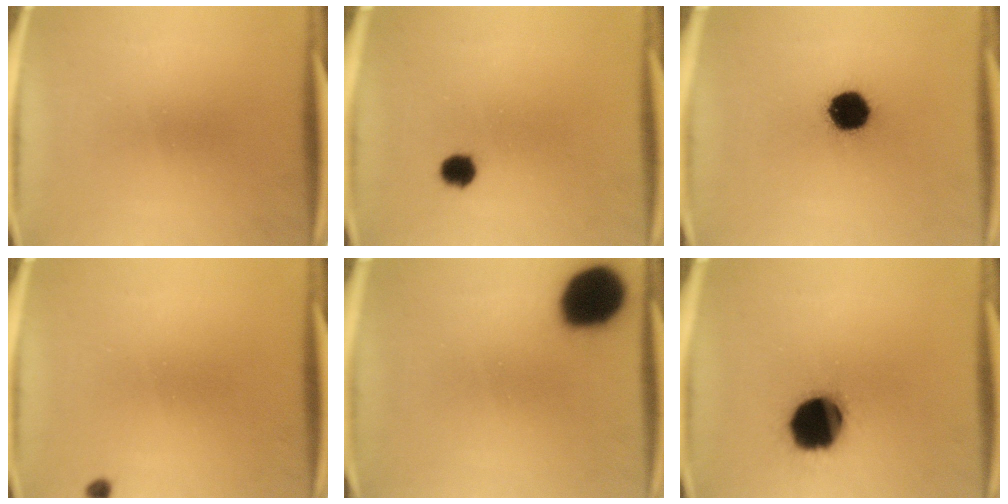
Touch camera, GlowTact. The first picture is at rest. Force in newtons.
{"total": 3.3}
{"total": 11.5}
{"total": 0.8}
{"total": 16.5}
{"total": 17.9}